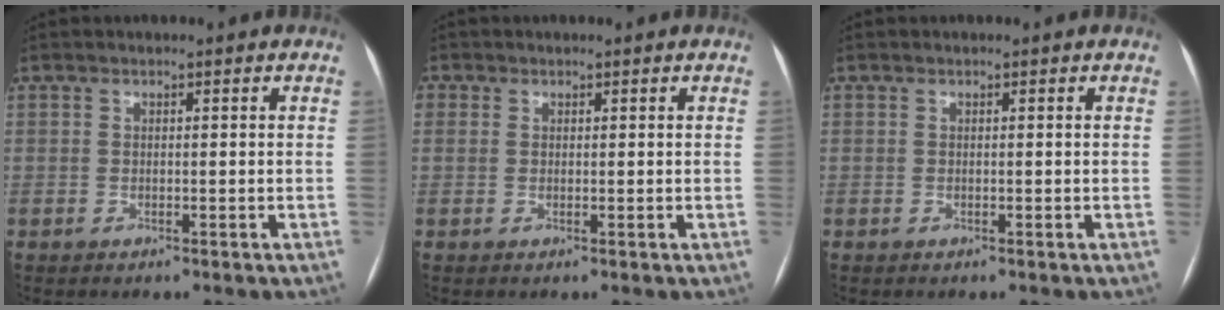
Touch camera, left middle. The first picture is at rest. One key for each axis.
{"total": 1.7, "fx": 0.6, "fy": 1.5, "fz": 0.4, "tx": -0.001, "ty": 0.005, "tz": 0.009}
{"total": 0.0}